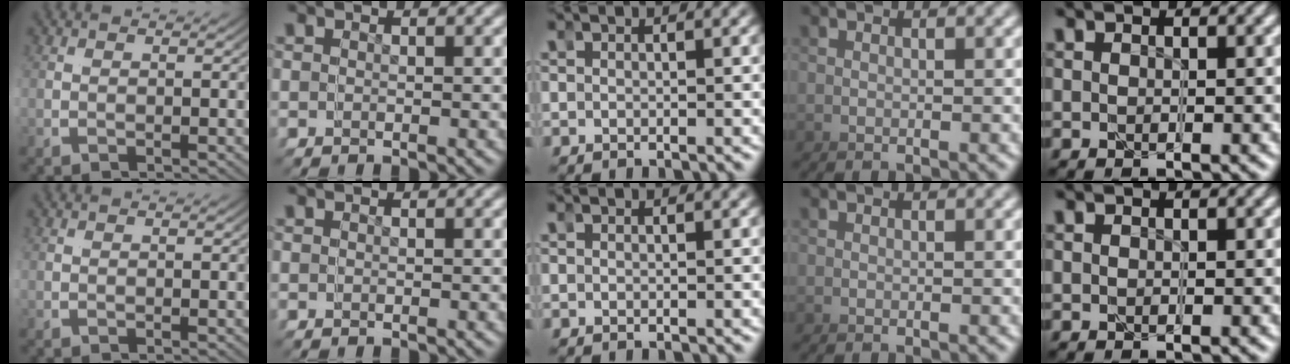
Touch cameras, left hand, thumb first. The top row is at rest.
{"ring": {"total": 4.4, "force": [1.2, -3.1, -2.9], "torque": [0.048, 0.021, 0.009]}}